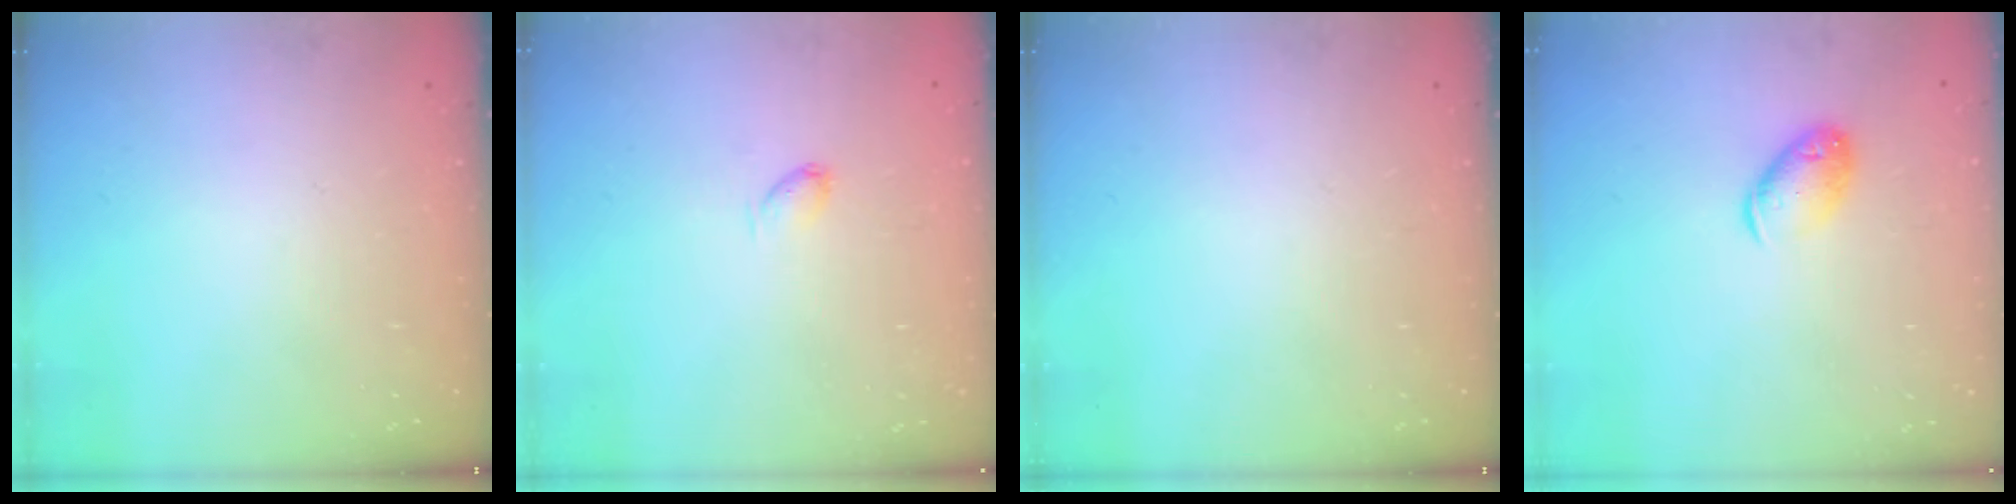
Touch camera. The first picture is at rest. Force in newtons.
{"total": 2.8, "press": 2.7, "slide": 0.4}
{"total": 0.0}
{"total": 9.2, "press": 9.1, "slide": 1.1}